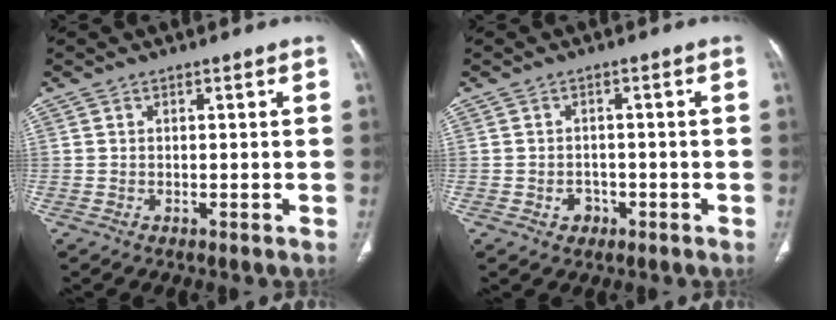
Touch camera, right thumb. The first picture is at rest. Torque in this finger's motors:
{"motor_torque": [-0.24, 0.05, 0.03, 0.31, 0.06]}